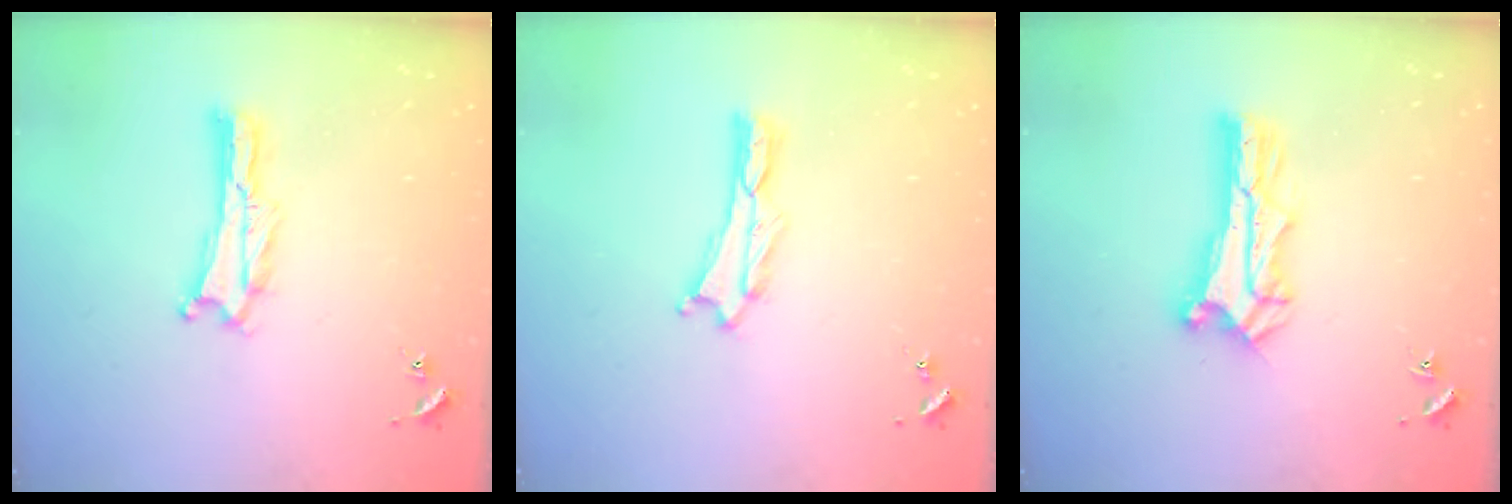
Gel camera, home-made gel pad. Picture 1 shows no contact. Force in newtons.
{"total": 0.5, "press": 0.5, "slide": 0.2}
{"total": 2.7, "press": 2.7, "slide": 0.3}